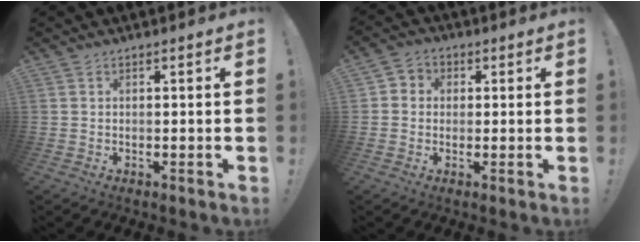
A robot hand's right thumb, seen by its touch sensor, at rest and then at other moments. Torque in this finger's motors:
{"motor_torque": [-0.01, -0.01, -0.08, -0.09, 0.09]}